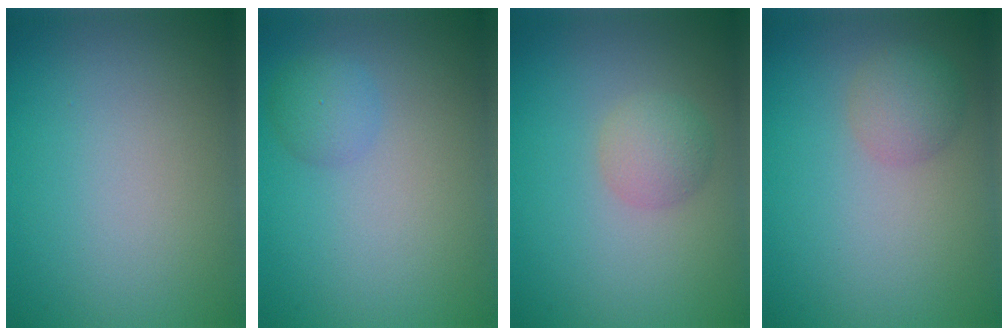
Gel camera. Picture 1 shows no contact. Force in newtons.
{"total": 1.8, "press": 1.8, "slide": 0.0}
{"total": 2.2, "press": 2.2, "slide": 0.0}
{"total": 2.2, "press": 2.2, "slide": 0.0}